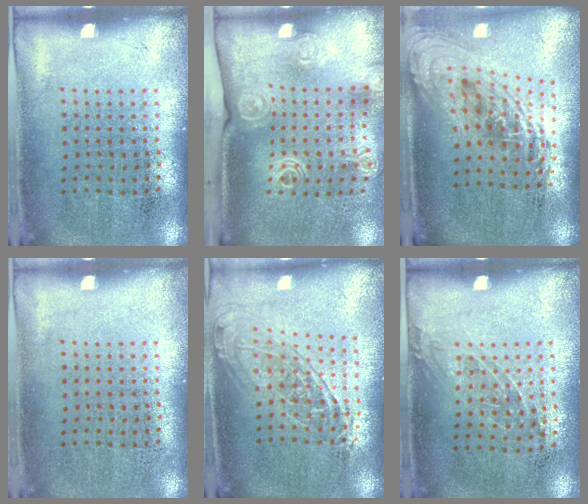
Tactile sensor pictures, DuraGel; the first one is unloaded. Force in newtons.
{"total": 2.0, "press": 1.5, "slide": 1.3}
{"total": 2.2, "press": 1.6, "slide": 1.6}
{"total": 0.0}
{"total": 1.5, "press": 1.3, "slide": 0.8}
{"total": 1.0, "press": 0.7, "slide": 0.6}